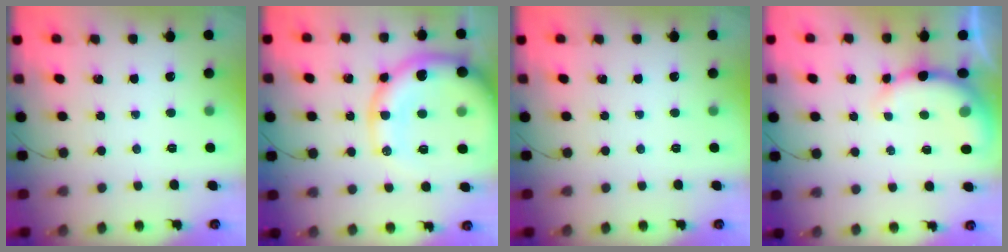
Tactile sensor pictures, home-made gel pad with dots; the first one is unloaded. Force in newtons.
{"total": 20.2, "press": 19.7, "slide": 4.6}
{"total": 0.0}
{"total": 8.4, "press": 8.3, "slide": 1.7}